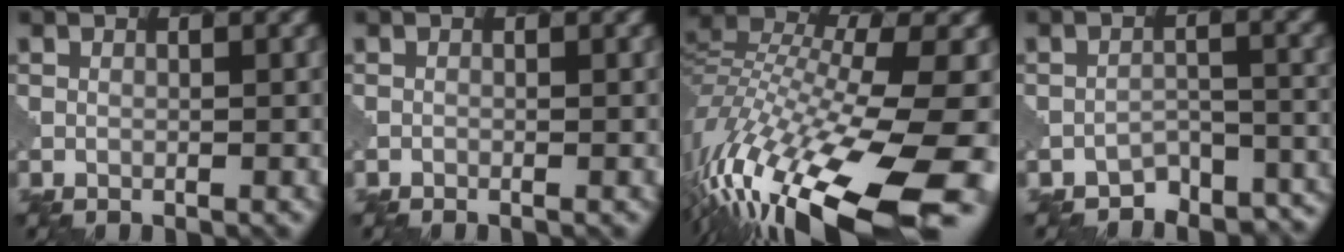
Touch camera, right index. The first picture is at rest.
{"total": 0.6, "force": [-0.6, 0.0, -0.2], "torque": [0.006, -0.002, -0.006]}
{"total": 16.6, "force": [-8.2, 5.2, 13.5], "torque": [-0.283, -0.007, -0.135]}
{"total": 5.1, "force": [-4.6, 2.1, 1.2], "torque": [-0.009, -0.013, -0.060]}